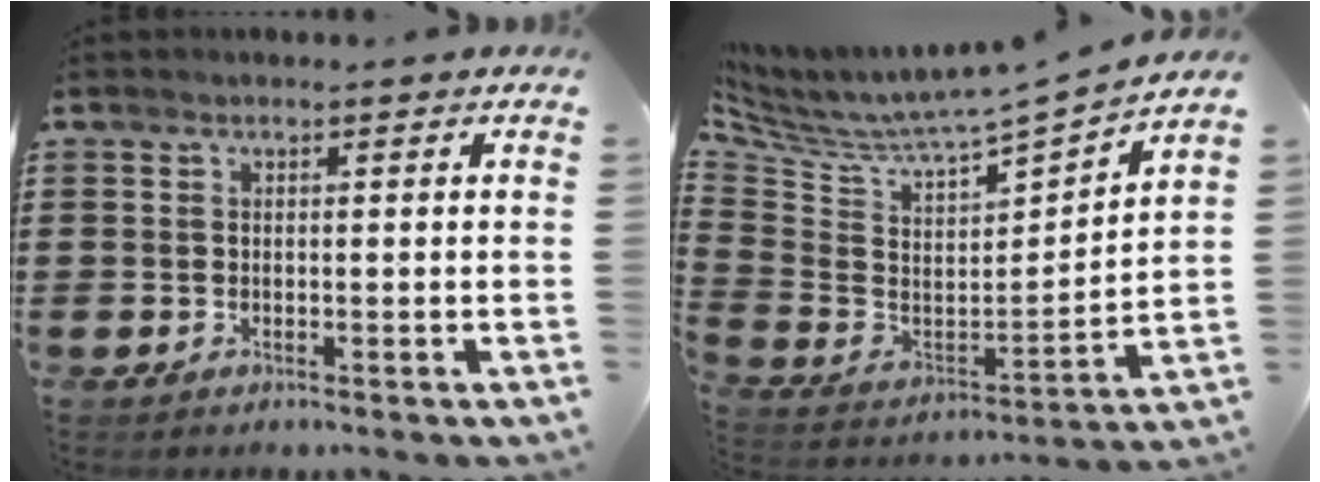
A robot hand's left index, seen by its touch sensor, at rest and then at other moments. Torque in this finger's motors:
{"motor_torque": [1.40, 0.73, 0.12, 0.07]}